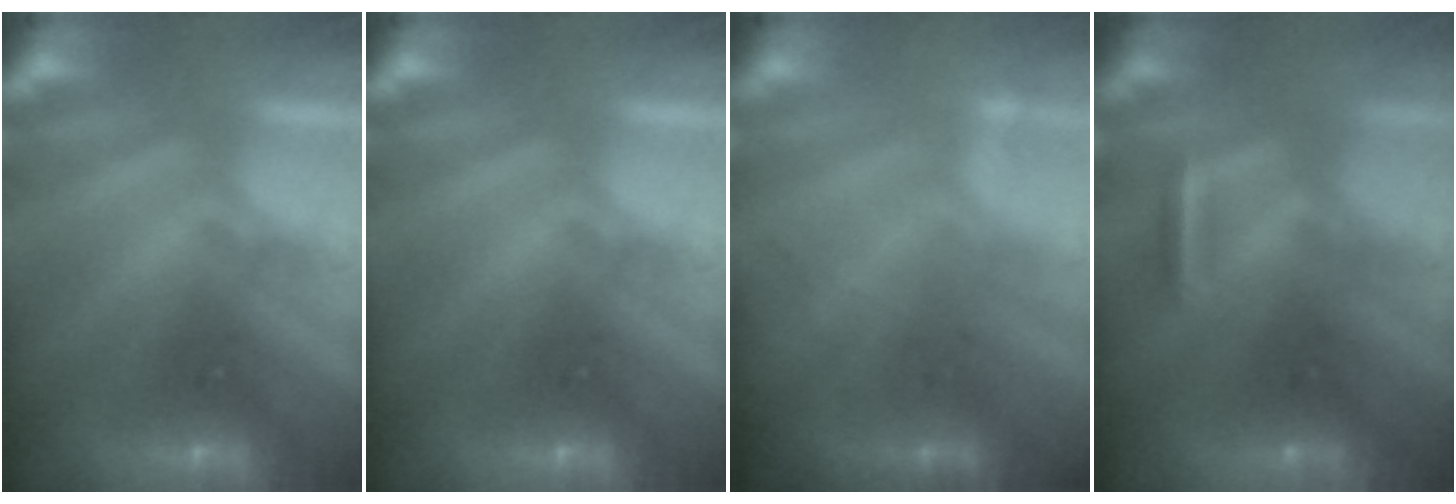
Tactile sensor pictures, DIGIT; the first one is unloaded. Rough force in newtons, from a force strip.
{"total": 0.0}
{"total": 1.8}
{"total": 2.9}